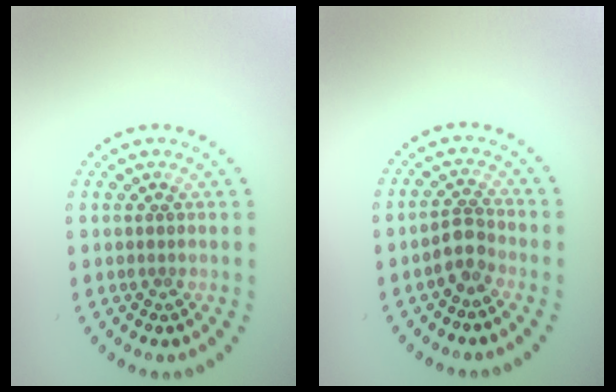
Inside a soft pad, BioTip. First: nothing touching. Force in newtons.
{"total": 2.2, "press": 1.9, "slide": 1.1}